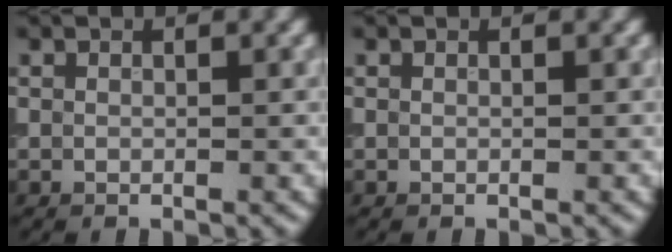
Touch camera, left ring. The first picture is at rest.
{"total": 0.0}